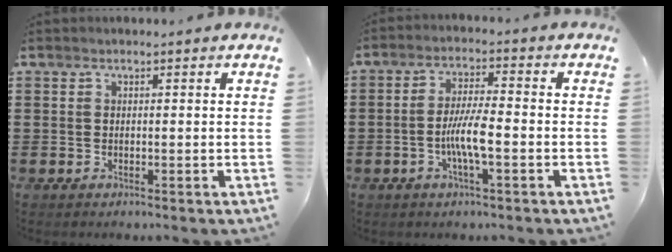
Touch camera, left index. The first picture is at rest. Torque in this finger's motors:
{"motor_torque": [0.50, 0.23, 0.25, 0.11]}